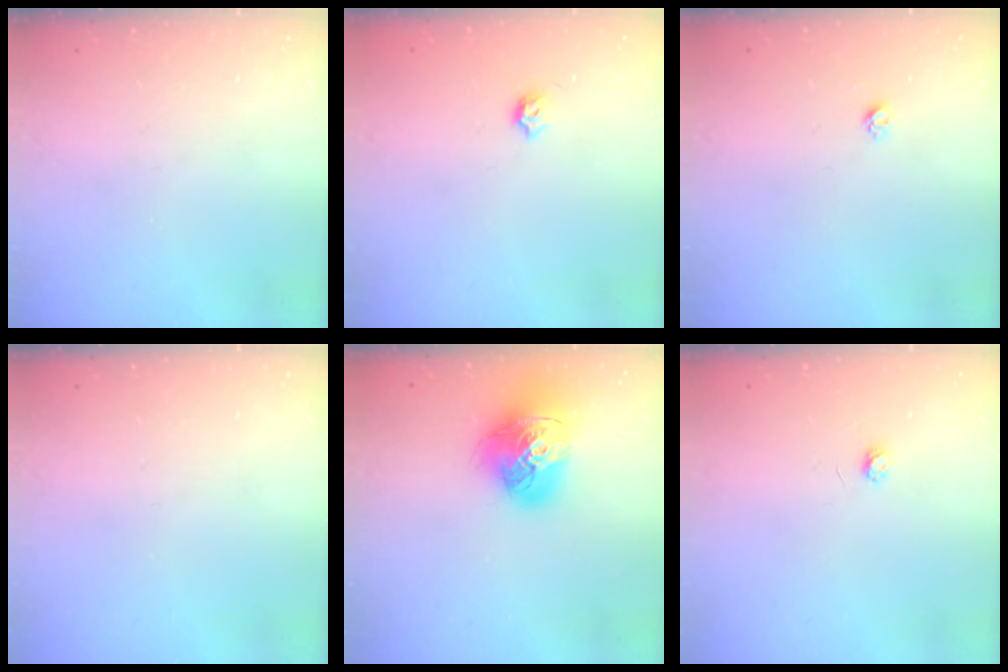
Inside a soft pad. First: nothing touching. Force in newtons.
{"total": 3.5, "press": 3.5, "slide": 0.6}
{"total": 3.6, "press": 3.6, "slide": 0.3}
{"total": 0.0}
{"total": 19.2, "press": 19.1, "slide": 2.2}
{"total": 2.9, "press": 2.9, "slide": 0.3}